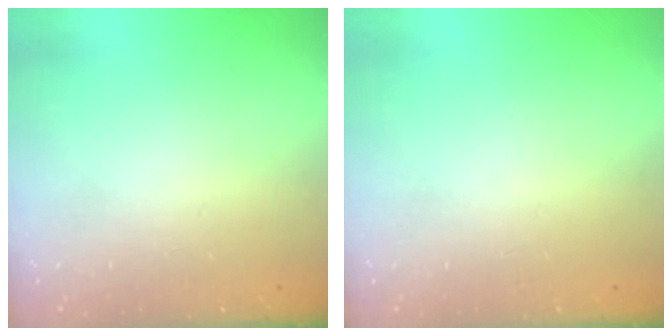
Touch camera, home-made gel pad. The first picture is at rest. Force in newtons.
{"total": 0.0}